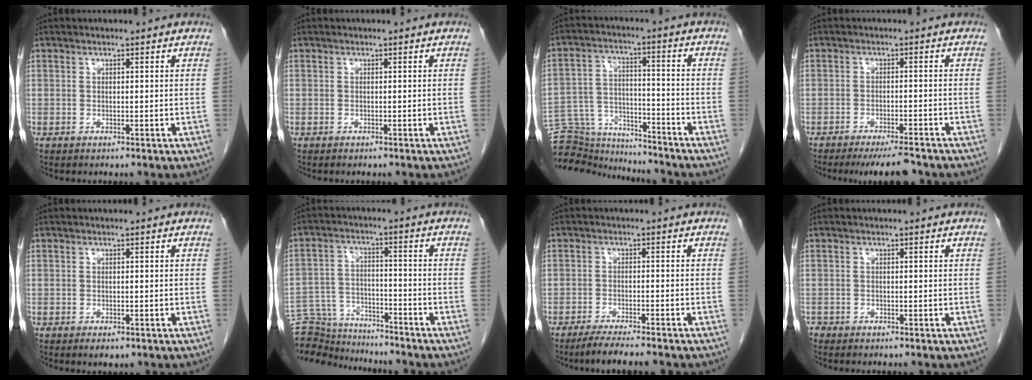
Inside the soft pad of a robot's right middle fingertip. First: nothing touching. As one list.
[{"total": 0.5, "force": [-0.5, 0.1, 0.3], "torque": [-0.007, -0.001, -0.005]}, {"total": 14.4, "force": [-13.9, 2.8, 2.3], "torque": [-0.039, 0.035, -0.218]}, {"total": 6.5, "force": [-5.7, 0.7, 3.0], "torque": [-0.037, -0.012, -0.089]}, {"total": 1.8, "force": [-1.1, 0.9, 1.2], "torque": [-0.012, 0.000, -0.008]}, {"total": 13.5, "force": [-12.9, 3.0, 2.3], "torque": [-0.040, 0.024, -0.204]}, {"total": 7.2, "force": [-6.1, 0.5, 3.8], "torque": [-0.053, -0.014, -0.095]}, {"total": 0.6, "force": [-0.5, 0.3, 0.0], "torque": [0.003, 0.001, -0.009]}]